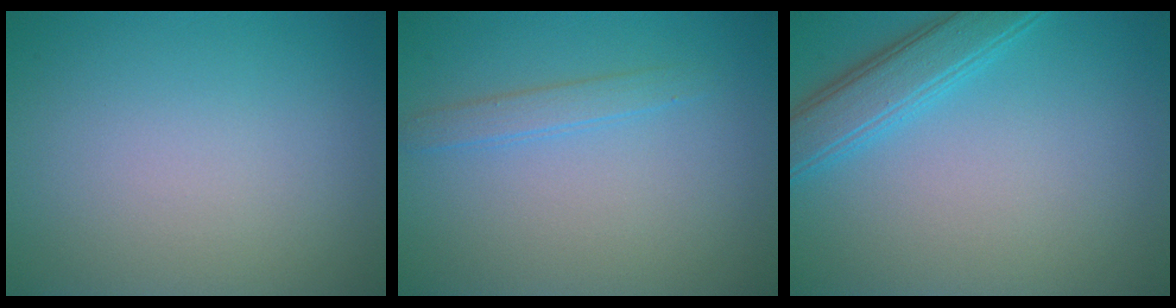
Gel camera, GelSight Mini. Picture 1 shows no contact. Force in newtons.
{"total": 1.6, "press": 1.6, "slide": 0.1}
{"total": 3.8, "press": 3.8, "slide": 0.1}